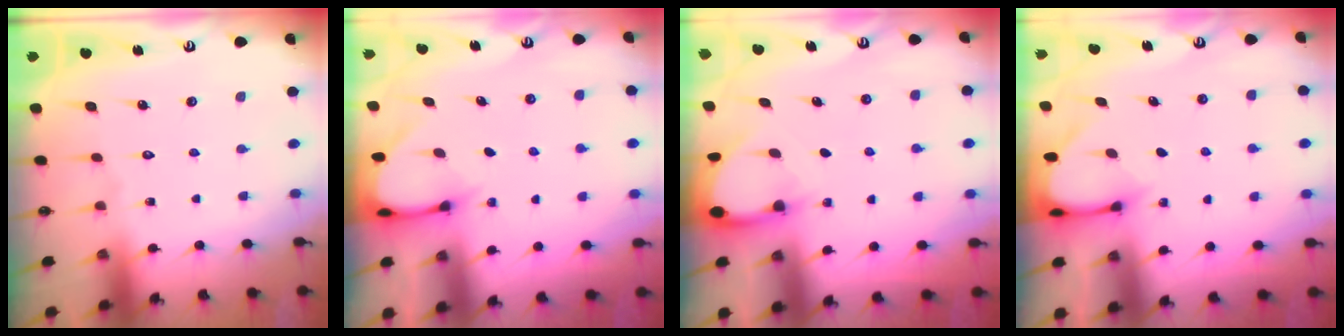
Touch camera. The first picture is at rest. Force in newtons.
{"total": 3.0, "press": 3.0, "slide": 0.2}
{"total": 3.9, "press": 3.9, "slide": 0.0}
{"total": 3.3, "press": 3.3, "slide": 0.3}